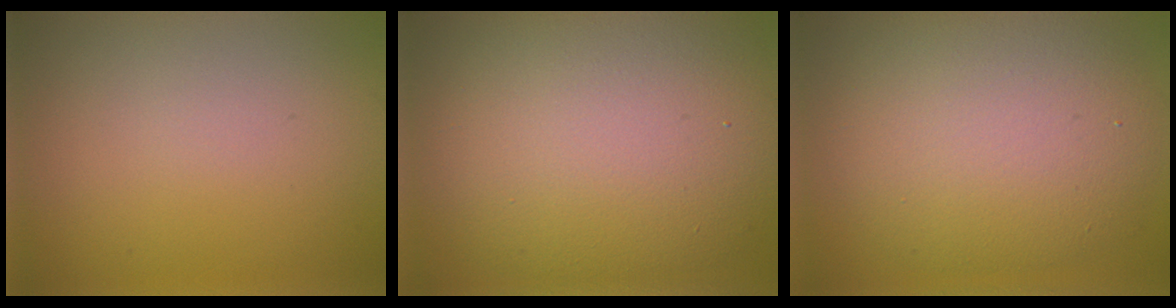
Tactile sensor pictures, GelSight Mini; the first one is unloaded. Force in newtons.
{"total": 14.1, "press": 14.1, "slide": 0.6}
{"total": 9.6, "press": 9.6, "slide": 0.4}